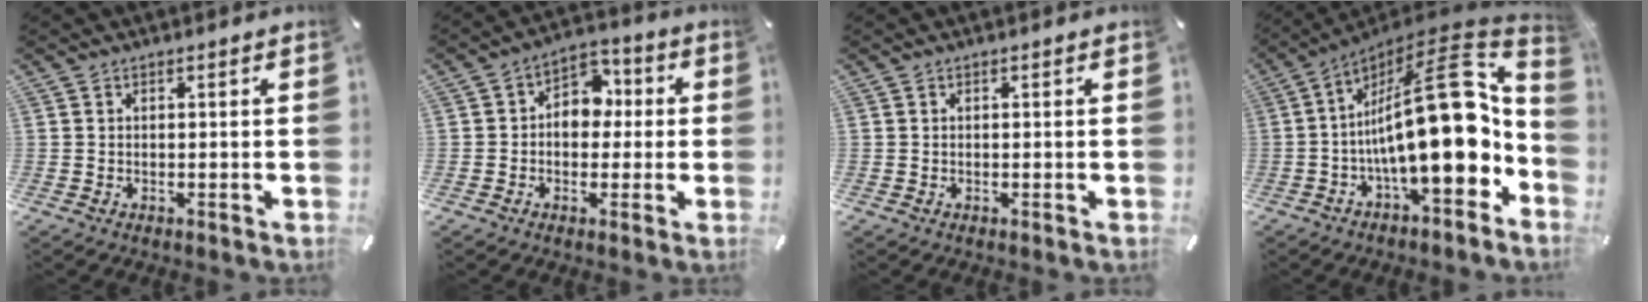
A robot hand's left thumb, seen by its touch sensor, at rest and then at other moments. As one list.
[{"total": 6.9, "force": [-0.2, 5.9, 3.6], "torque": [-0.055, 0.008, -0.008]}, {"total": 0.0}, {"total": 29.3, "force": [0.5, 11.3, 27.0], "torque": [-0.443, -0.035, 0.006]}]